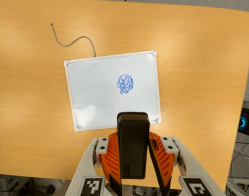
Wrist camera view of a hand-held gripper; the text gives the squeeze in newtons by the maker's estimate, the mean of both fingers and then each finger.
{"total": 5.9, "left": 4.4, "right": 7.4}